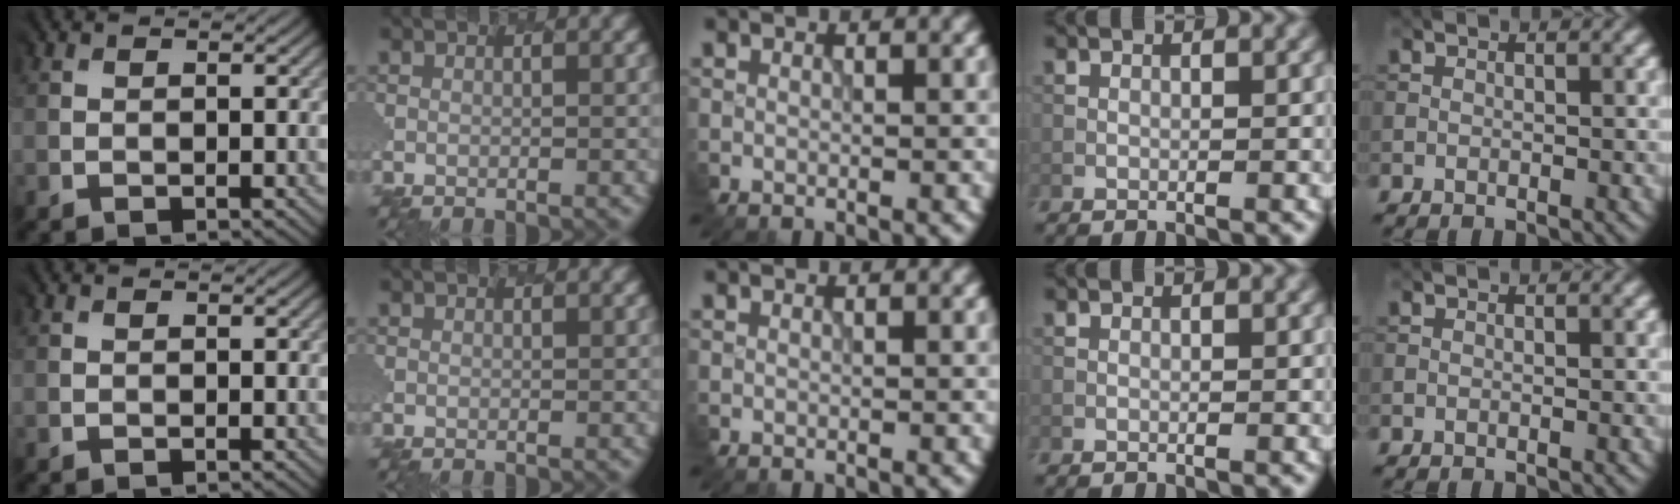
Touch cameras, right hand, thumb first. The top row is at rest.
{}